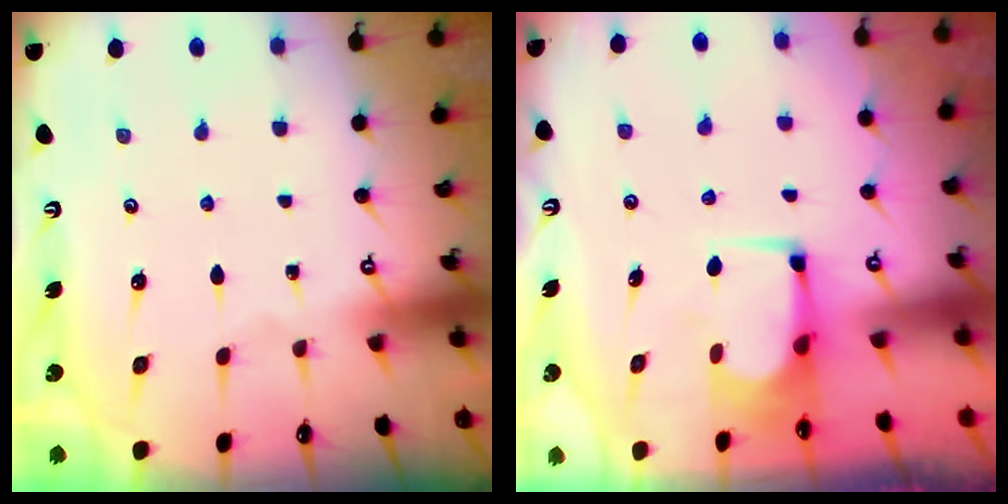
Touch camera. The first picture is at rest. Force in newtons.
{"total": 1.8, "press": 1.7, "slide": 0.3}